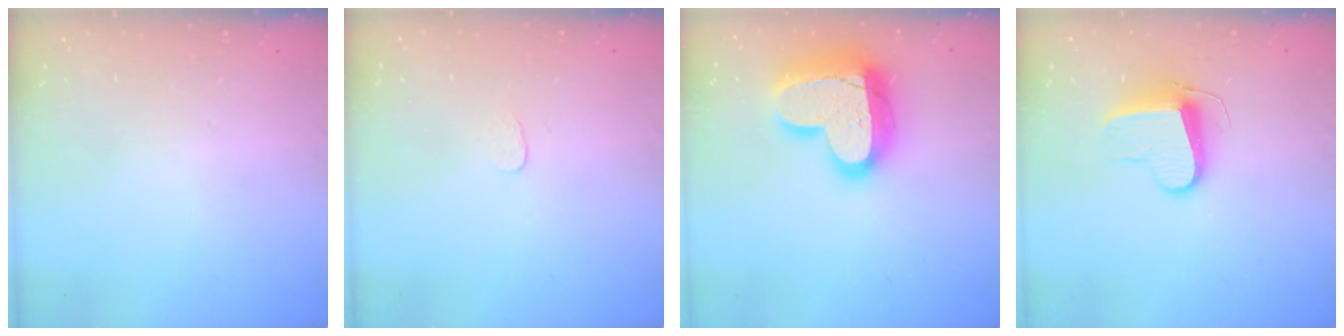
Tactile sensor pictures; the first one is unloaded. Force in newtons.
{"total": 2.6, "press": 2.6, "slide": 0.2}
{"total": 23.3, "press": 23.2, "slide": 1.9}
{"total": 9.8, "press": 9.8, "slide": 0.4}